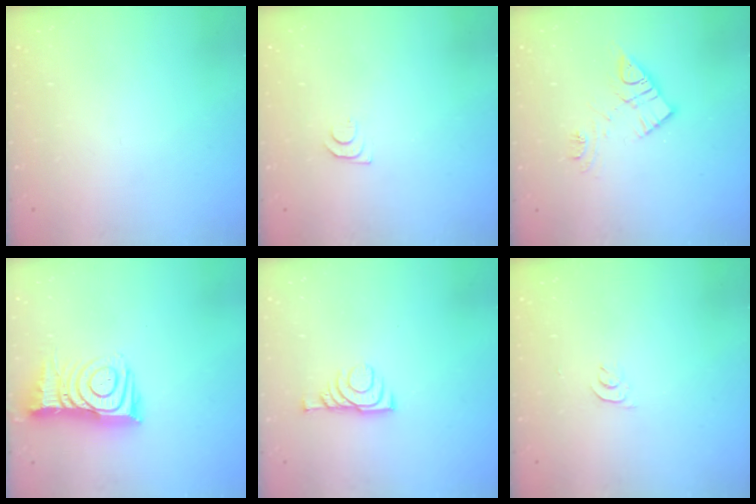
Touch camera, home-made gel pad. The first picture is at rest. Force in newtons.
{"total": 4.0, "press": 4.0, "slide": 0.6}
{"total": 11.6, "press": 11.6, "slide": 0.9}
{"total": 12.6, "press": 12.5, "slide": 1.0}
{"total": 7.2, "press": 7.1, "slide": 1.1}
{"total": 3.3, "press": 3.2, "slide": 0.5}